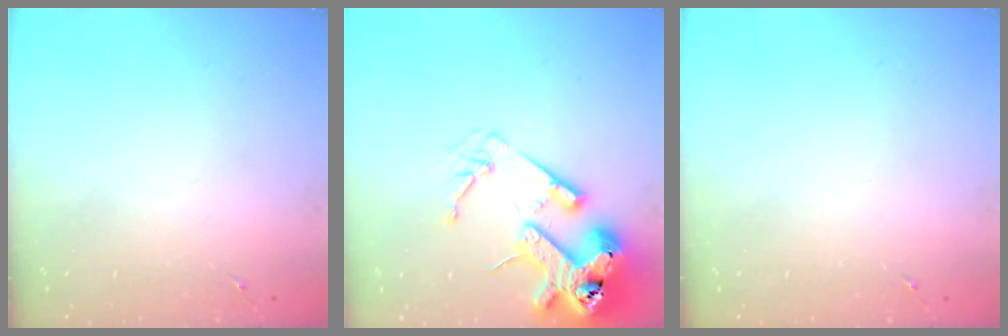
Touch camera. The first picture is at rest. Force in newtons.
{"total": 18.0, "press": 17.9, "slide": 2.6}
{"total": 0.0}